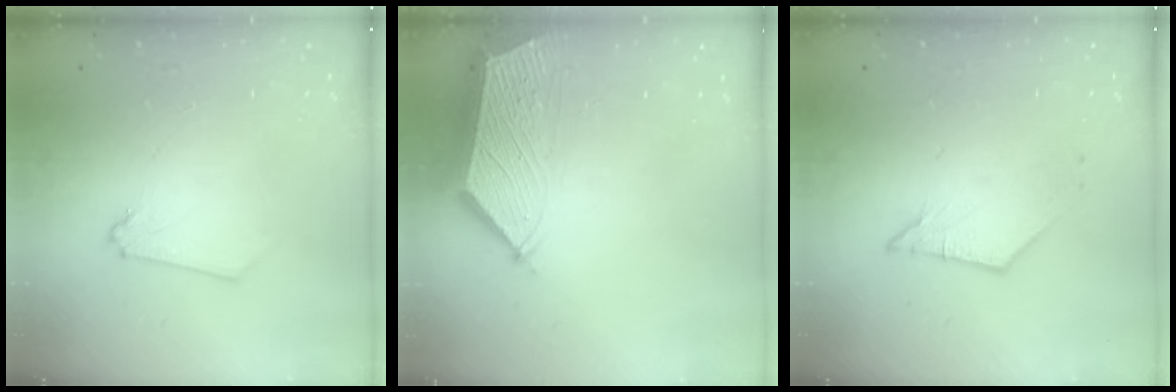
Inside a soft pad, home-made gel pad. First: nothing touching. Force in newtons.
{"total": 6.1, "press": 6.0, "slide": 0.8}
{"total": 2.7, "press": 2.7, "slide": 0.2}